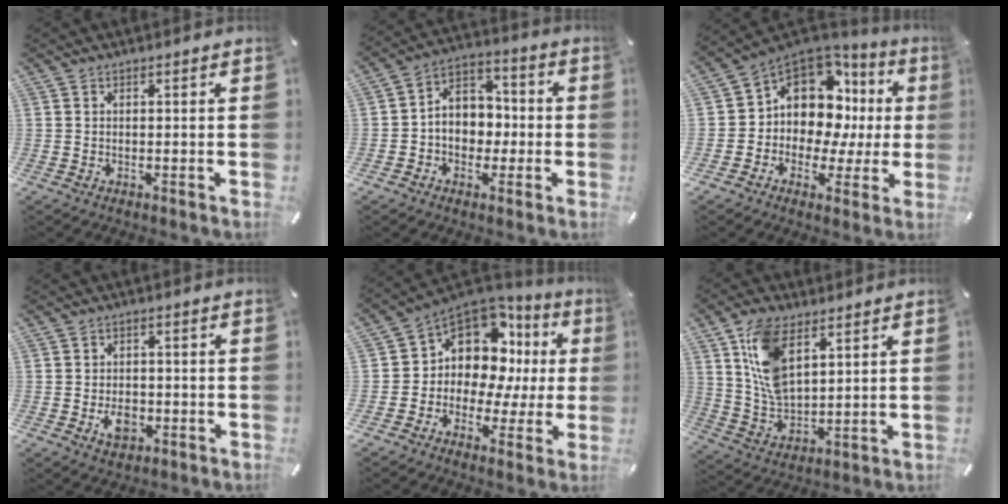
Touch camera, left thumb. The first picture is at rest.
{"total": 7.8, "force": [-1.5, 6.9, 3.3], "torque": [-0.066, 0.016, -0.027]}
{"total": 11.0, "force": [3.5, 8.8, 5.5], "torque": [-0.094, -0.044, 0.067]}
{"total": 5.4, "force": [-1.6, 4.0, 3.3], "torque": [-0.060, 0.001, -0.028]}
{"total": 11.2, "force": [4.2, 8.7, 5.6], "torque": [-0.105, -0.052, 0.077]}
{"total": 11.9, "force": [5.9, 6.5, 8.1], "torque": [-0.196, -0.018, 0.108]}